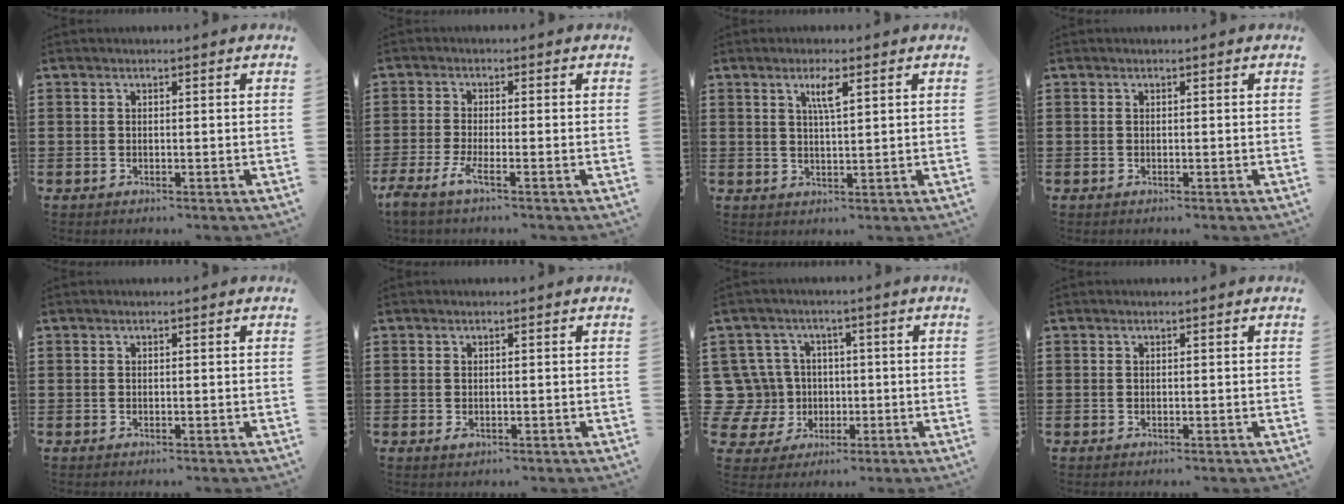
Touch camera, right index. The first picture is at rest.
{"total": 3.5, "force": [-2.1, 0.2, 2.8], "torque": [-0.068, -0.012, -0.044]}
{"total": 3.4, "force": [1.7, 0.5, 2.9], "torque": [-0.053, 0.002, 0.024]}
{"total": 0.0}
{"total": 0.0}
{"total": 0.8, "force": [-0.2, 0.5, 0.6], "torque": [-0.012, 0.000, -0.004]}
{"total": 8.5, "force": [0.2, 8.2, 2.4], "torque": [-0.115, 0.012, 0.005]}
{"total": 0.0}